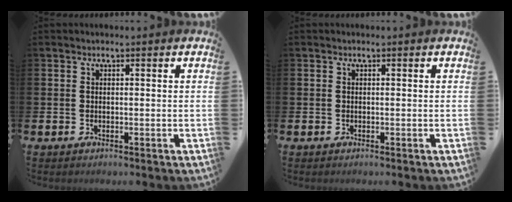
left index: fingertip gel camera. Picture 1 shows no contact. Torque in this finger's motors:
{"motor_torque": [-0.07, 0.08, -0.03, -0.01]}